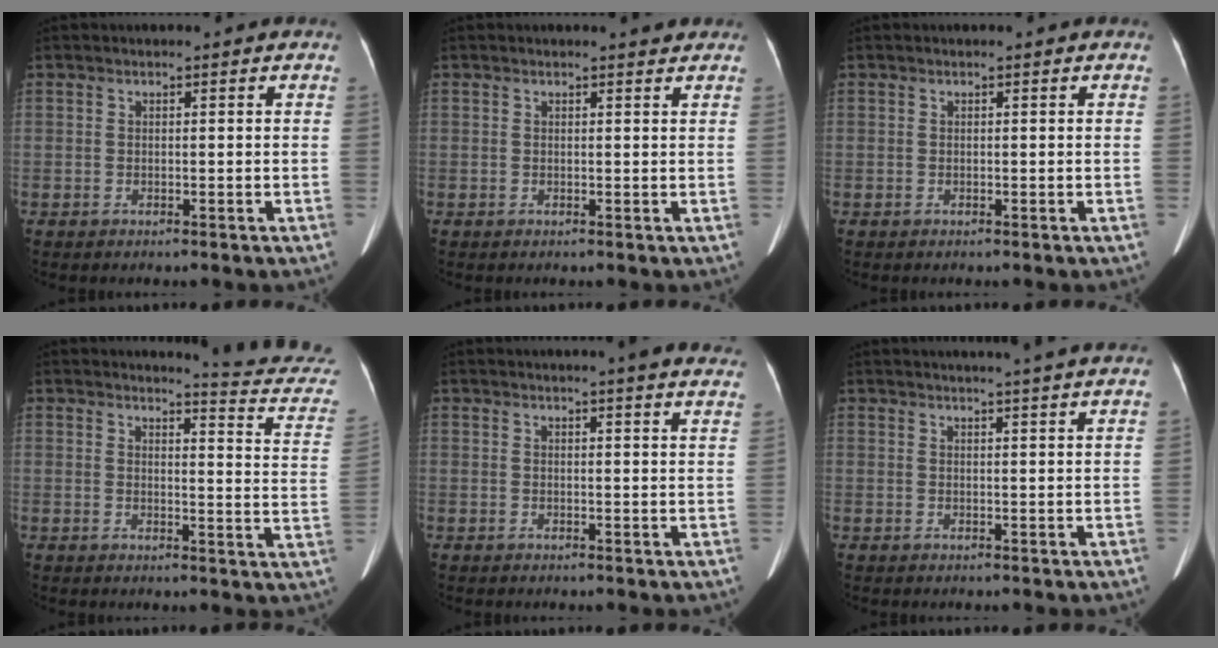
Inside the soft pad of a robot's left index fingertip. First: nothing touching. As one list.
[{"total": 1.3, "force": [1.3, 0.0, 0.3], "torque": [-0.008, -0.006, 0.014]}, {"total": 0.0}, {"total": 11.5, "force": [11.4, -1.2, 0.5], "torque": [-0.007, -0.112, 0.108]}, {"total": 11.9, "force": [10.9, 0.1, 4.9], "torque": [-0.056, -0.021, 0.106]}, {"total": 9.4, "force": [8.4, -1.1, 4.0], "torque": [-0.051, 0.009, 0.090]}]